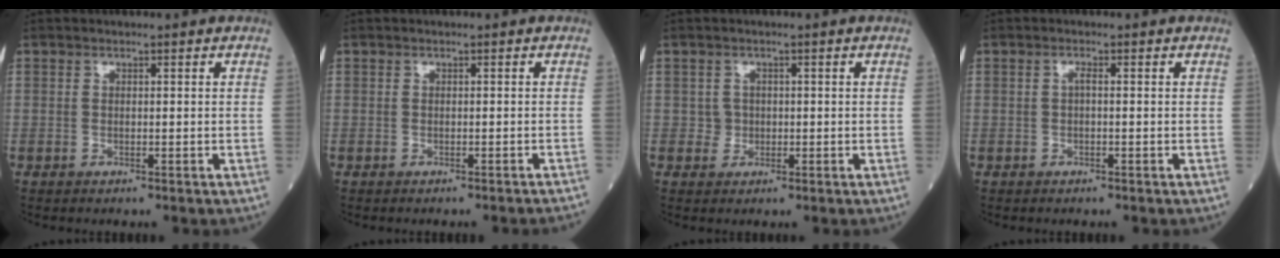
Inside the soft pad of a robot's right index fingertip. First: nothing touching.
{"total": 2.9, "force": [-2.7, -0.7, 0.9], "torque": [-0.010, -0.003, -0.028]}
{"total": 1.5, "force": [-0.1, 1.5, 0.0], "torque": [0.004, 0.005, -0.002]}
{"total": 0.8, "force": [0.0, 0.1, 0.8], "torque": [-0.014, 0.002, -0.002]}